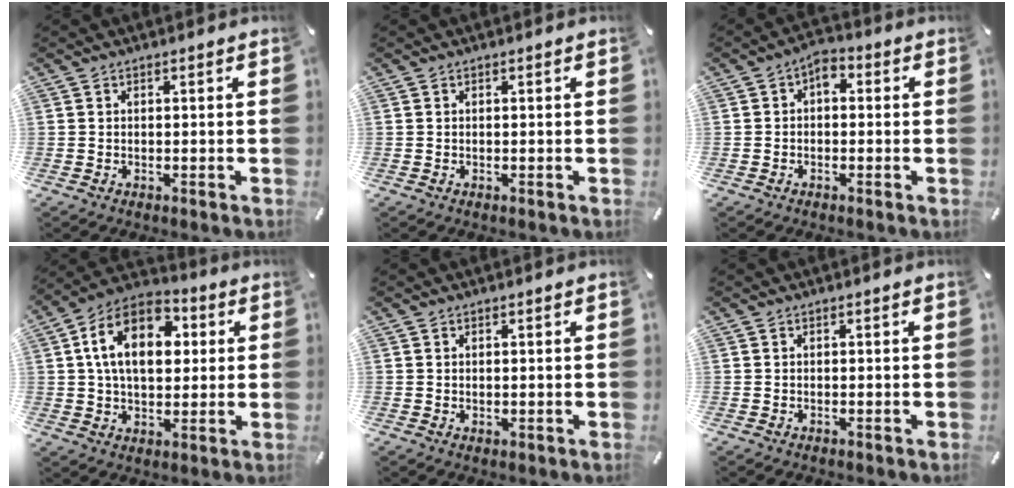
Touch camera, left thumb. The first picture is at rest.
{"total": 0.0}
{"total": 3.5, "force": [-0.6, 2.4, 2.5], "torque": [-0.048, 0.017, -0.012]}
{"total": 15.3, "force": [3.7, 10.1, 10.8], "torque": [-0.194, 0.005, 0.061]}
{"total": 0.5, "force": [0.3, 0.4, 0.2], "torque": [-0.002, 0.002, 0.006]}
{"total": 0.0}